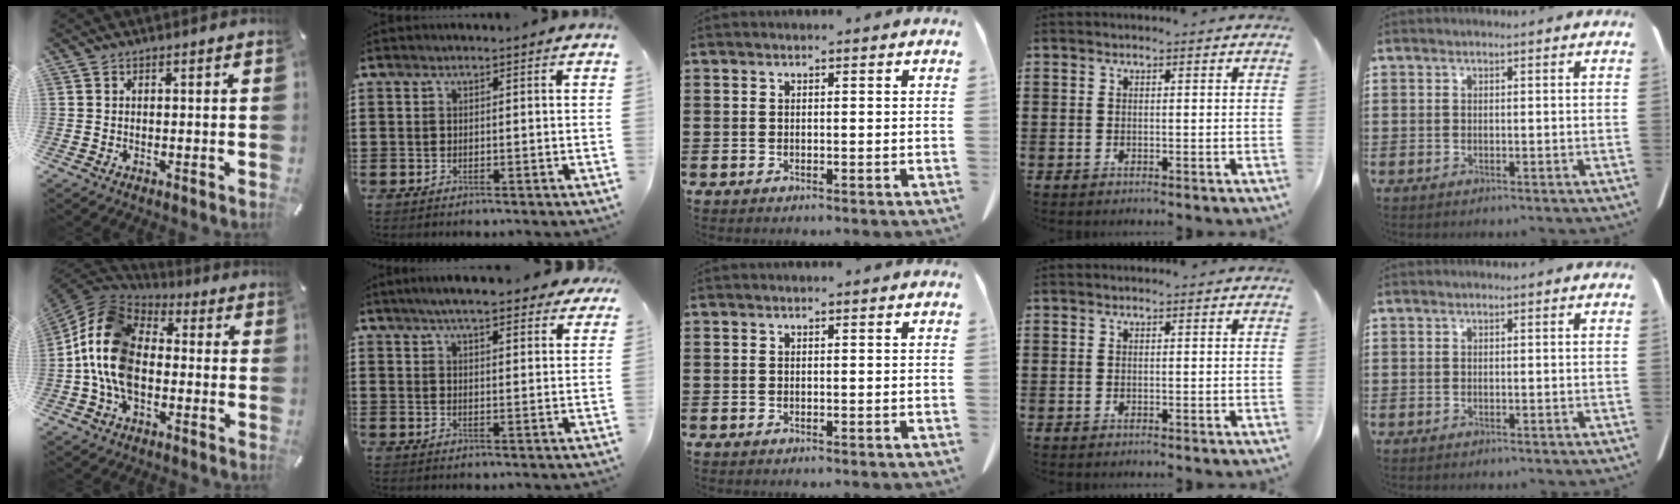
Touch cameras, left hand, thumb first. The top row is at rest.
{"thumb": {"total": 15.8, "force": [-2.7, 10.8, 11.2], "torque": [-0.256, 0.014, -0.058]}, "index": {"total": 5.8, "force": [5.2, 0.7, 2.4], "torque": [-0.063, -0.009, 0.095]}}